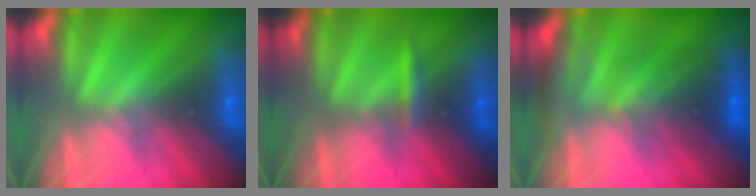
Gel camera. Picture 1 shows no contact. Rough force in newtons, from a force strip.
{"total": 2.4}
{"total": 2.8}